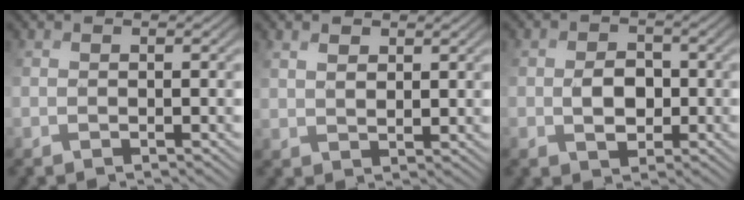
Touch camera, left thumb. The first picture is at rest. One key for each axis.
{"total": 3.1, "fx": 2.9, "fy": 1.0, "fz": 0.6, "tx": -0.017, "ty": 0.006, "tz": 0.059}
{"total": 3.7, "fx": 0.1, "fy": 2.9, "fz": 2.3, "tx": -0.033, "ty": 0.009, "tz": 0.002}